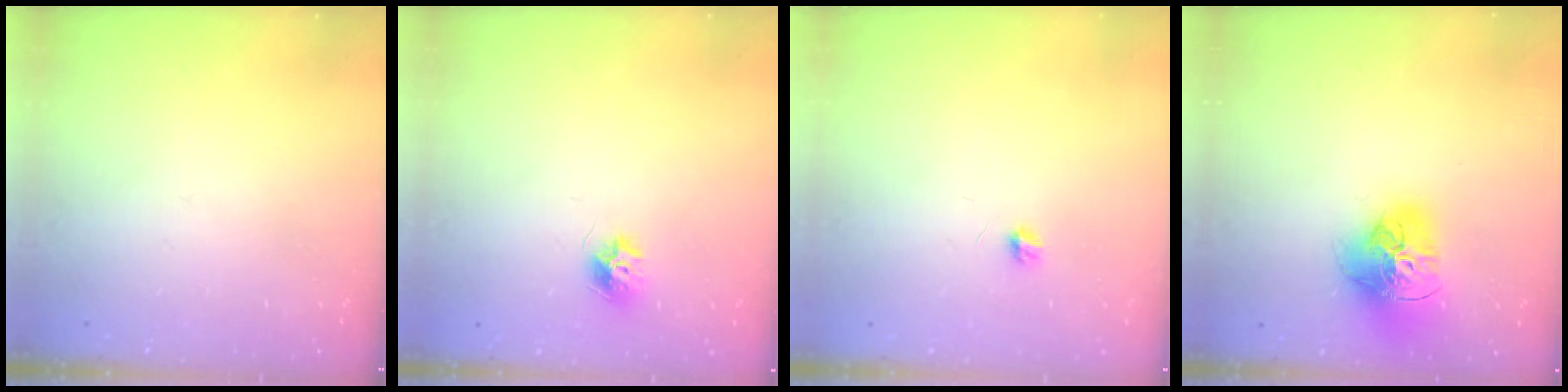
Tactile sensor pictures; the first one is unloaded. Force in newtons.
{"total": 7.9, "press": 7.9, "slide": 0.4}
{"total": 3.7, "press": 3.7, "slide": 0.3}
{"total": 18.0, "press": 17.9, "slide": 1.9}